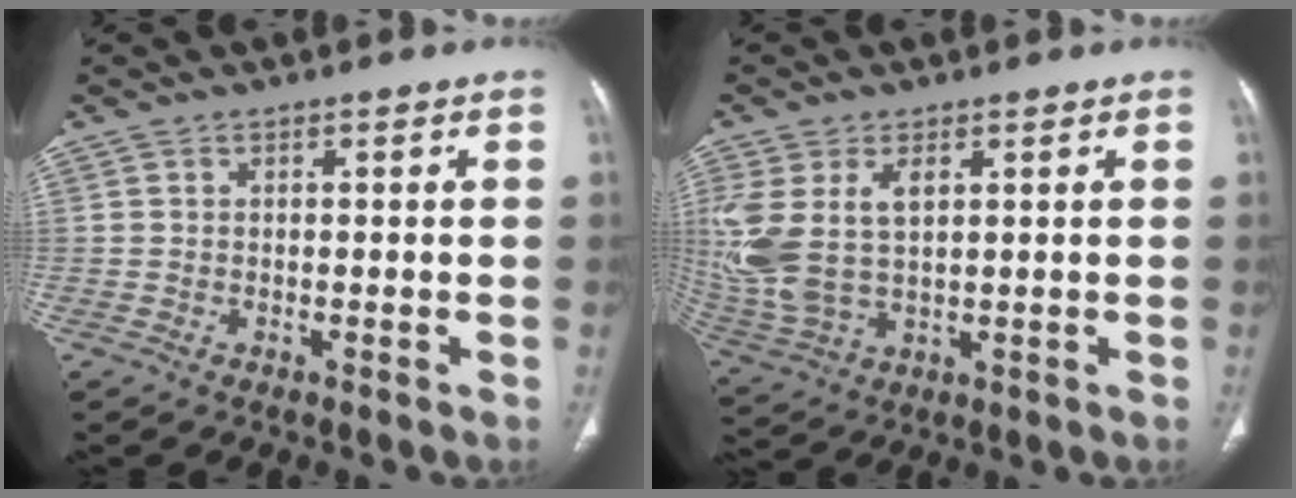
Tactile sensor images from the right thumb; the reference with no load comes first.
{"total": 13.5, "force": [3.0, 7.9, 10.6], "torque": [-0.251, -0.001, 0.074]}